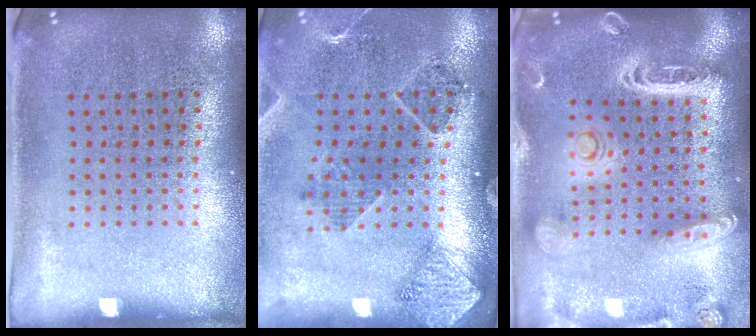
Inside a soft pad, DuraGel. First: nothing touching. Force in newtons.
{"total": 1.5, "press": 1.5, "slide": 0.2}
{"total": 3.0, "press": 2.5, "slide": 1.6}